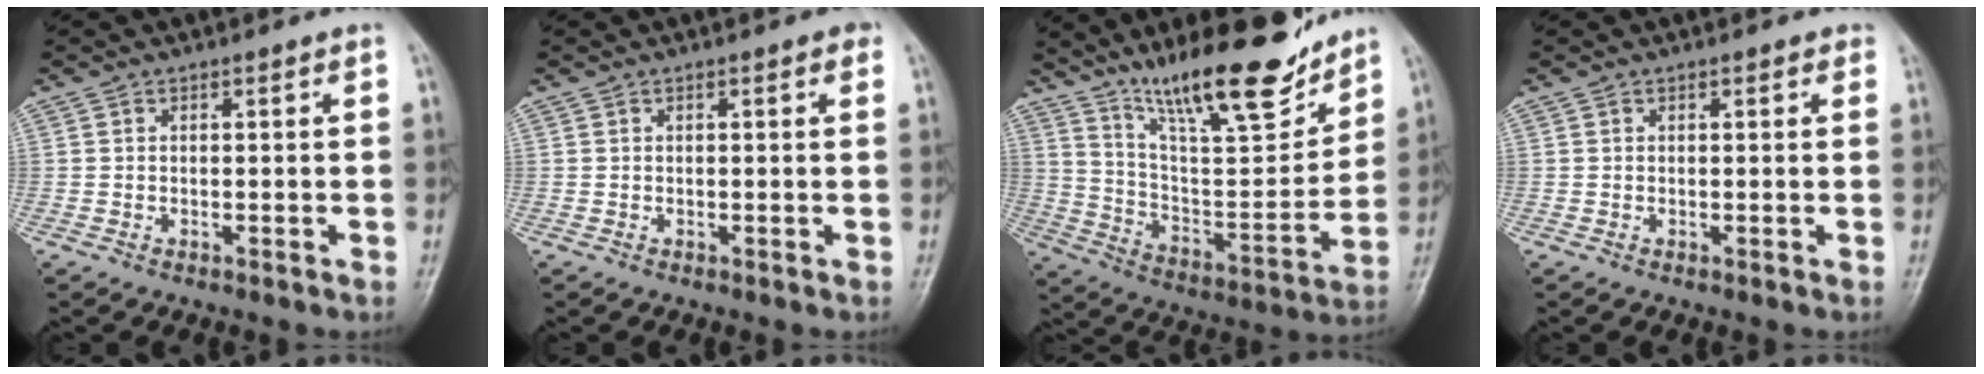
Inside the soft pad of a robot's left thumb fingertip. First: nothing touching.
{"total": 1.5, "force": [0.7, 0.5, 1.3], "torque": [-0.015, 0.001, 0.005]}
{"total": 21.1, "force": [15.6, 5.3, 13.2], "torque": [-0.178, -0.083, 0.271]}
{"total": 1.1, "force": [0.6, 0.6, 0.7], "torque": [-0.001, 0.000, 0.003]}